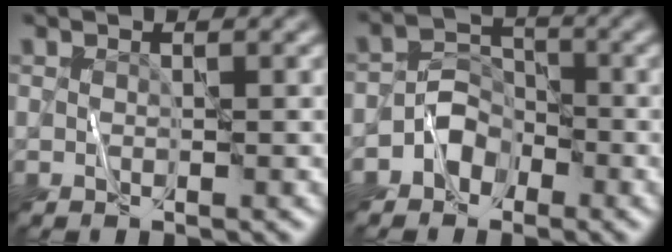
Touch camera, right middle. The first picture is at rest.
{"total": 2.9, "force": [-1.5, 2.3, 0.8], "torque": [-0.004, 0.005, -0.032]}